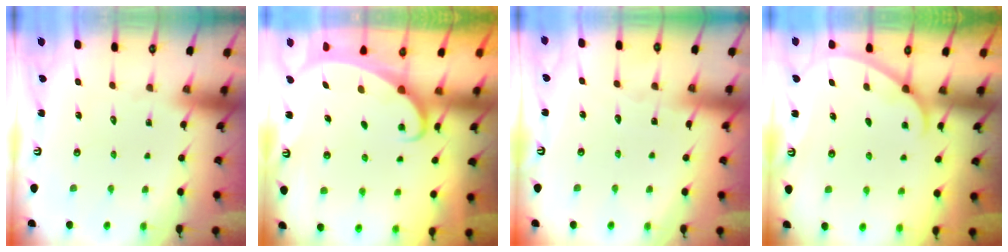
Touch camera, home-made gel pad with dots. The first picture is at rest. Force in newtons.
{"total": 2.4, "press": 2.4, "slide": 0.3}
{"total": 3.4, "press": 3.4, "slide": 0.5}
{"total": 3.2, "press": 3.1, "slide": 0.4}